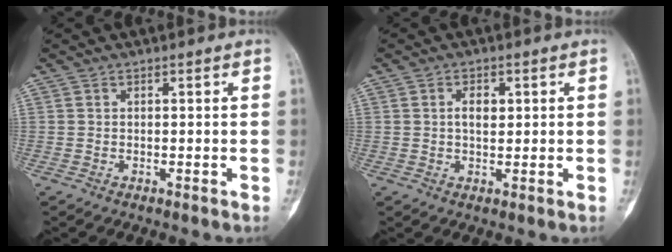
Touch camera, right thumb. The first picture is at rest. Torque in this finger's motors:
{"motor_torque": [0.40, 0.50, 0.05, 0.10, 0.03]}